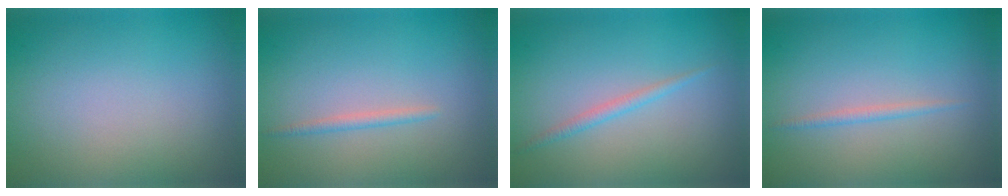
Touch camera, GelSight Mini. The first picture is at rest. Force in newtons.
{"total": 1.0, "press": 1.0, "slide": 0.1}
{"total": 1.2, "press": 1.2, "slide": 0.0}
{"total": 0.7, "press": 0.7, "slide": 0.1}